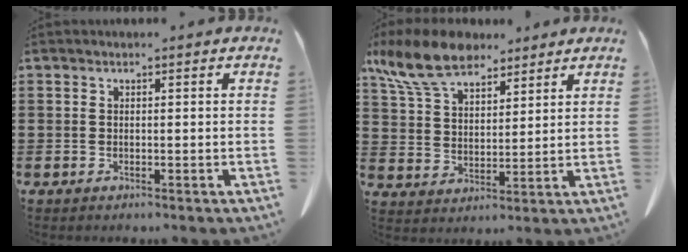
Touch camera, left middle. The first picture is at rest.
{"total": 10.6, "force": [8.2, 4.1, 5.4], "torque": [-0.138, -0.013, 0.155]}